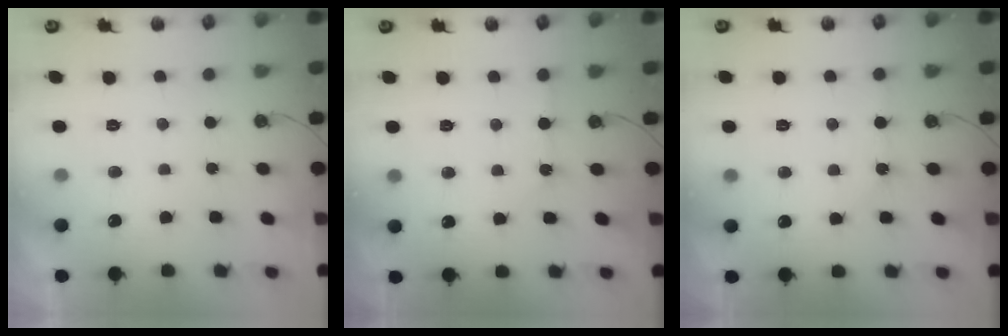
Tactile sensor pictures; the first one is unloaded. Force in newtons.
{"total": 2.9, "press": 2.9, "slide": 0.5}
{"total": 3.7, "press": 3.7, "slide": 0.5}